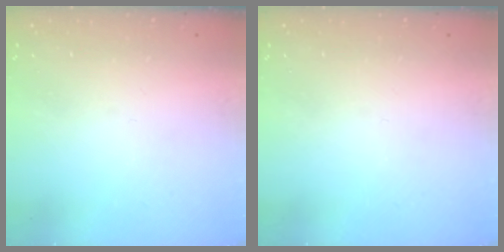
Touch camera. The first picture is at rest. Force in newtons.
{"total": 0.0}